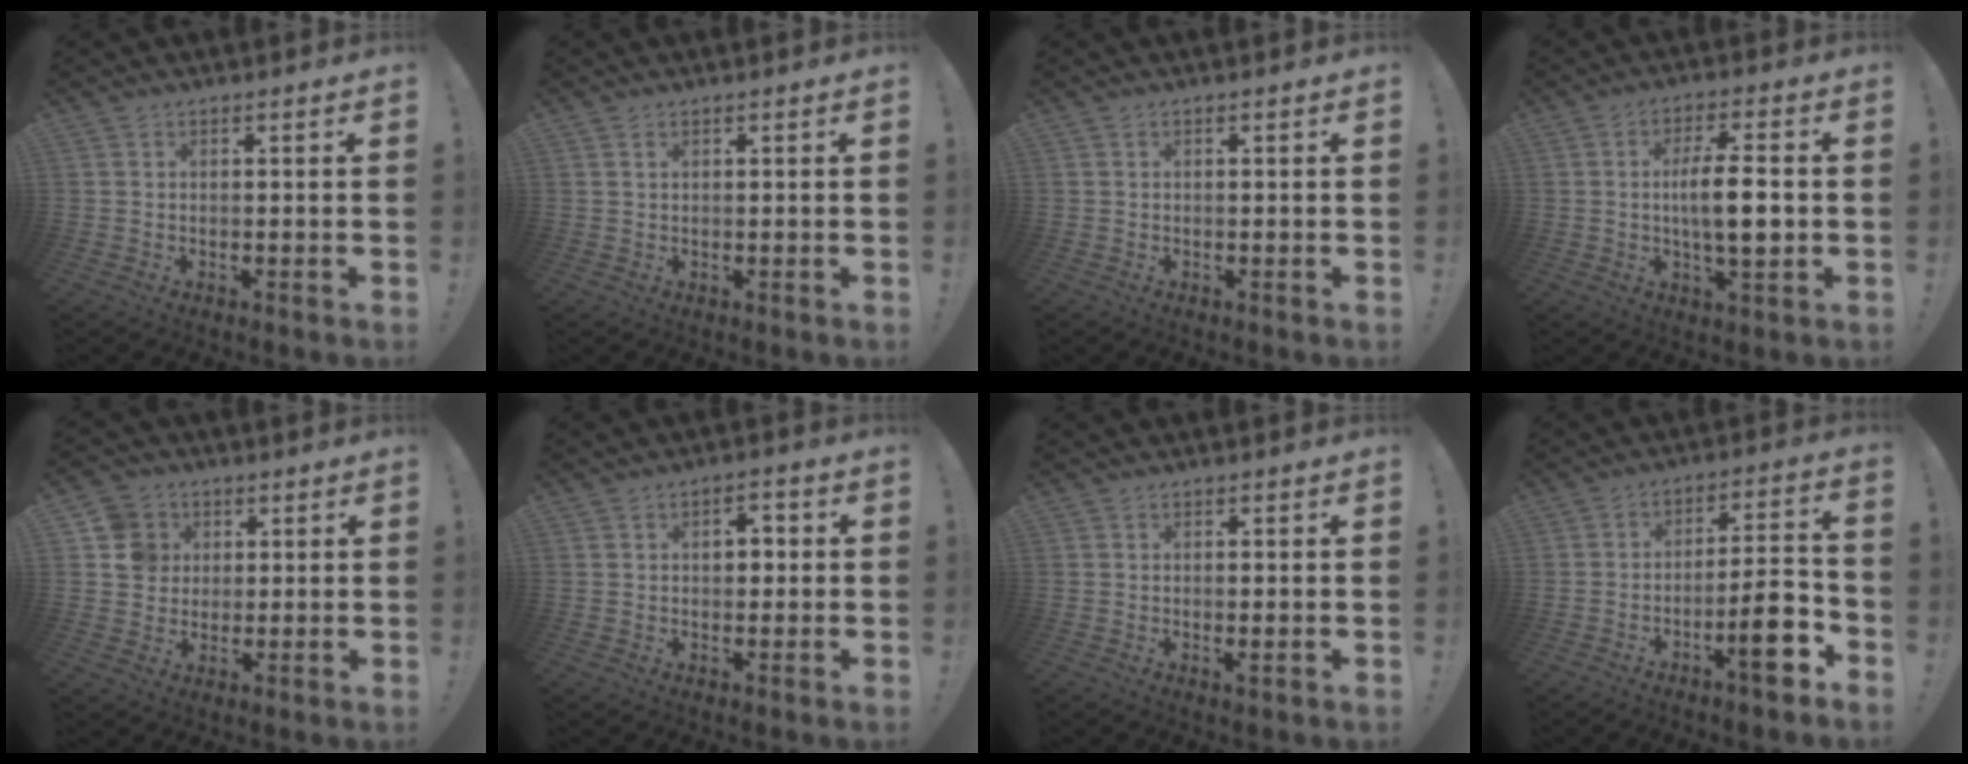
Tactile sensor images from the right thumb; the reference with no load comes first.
{"total": 0.7, "force": [0.5, 0.3, 0.4], "torque": [-0.009, 0.001, 0.009]}
{"total": 0.0}
{"total": 10.7, "force": [-0.8, 2.7, 10.3], "torque": [-0.181, 0.004, -0.021]}
{"total": 8.6, "force": [2.3, 8.0, 2.1], "torque": [-0.024, -0.008, 0.049]}
{"total": 4.3, "force": [0.1, 3.1, 3.0], "torque": [-0.030, 0.003, -0.007]}
{"total": 1.5, "force": [-0.1, 0.1, 1.5], "torque": [-0.027, 0.000, -0.003]}
{"total": 13.5, "force": [-6.5, 3.0, 11.4], "torque": [-0.152, 0.031, -0.101]}